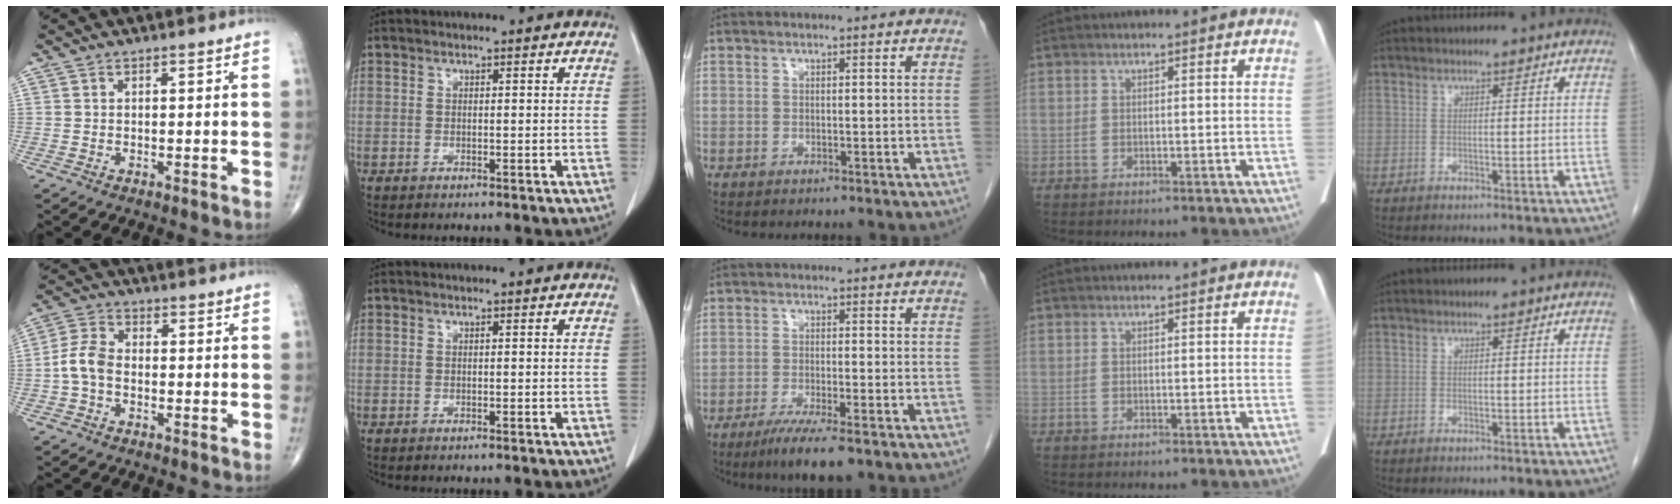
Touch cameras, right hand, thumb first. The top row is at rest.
{"thumb": {"total": 5.5, "force": [-1.2, 3.6, 4.1], "torque": [-0.084, 0.019, -0.034]}, "middle": {"total": 7.0, "force": [-4.8, 0.5, 5.0], "torque": [-0.080, -0.016, -0.075]}}